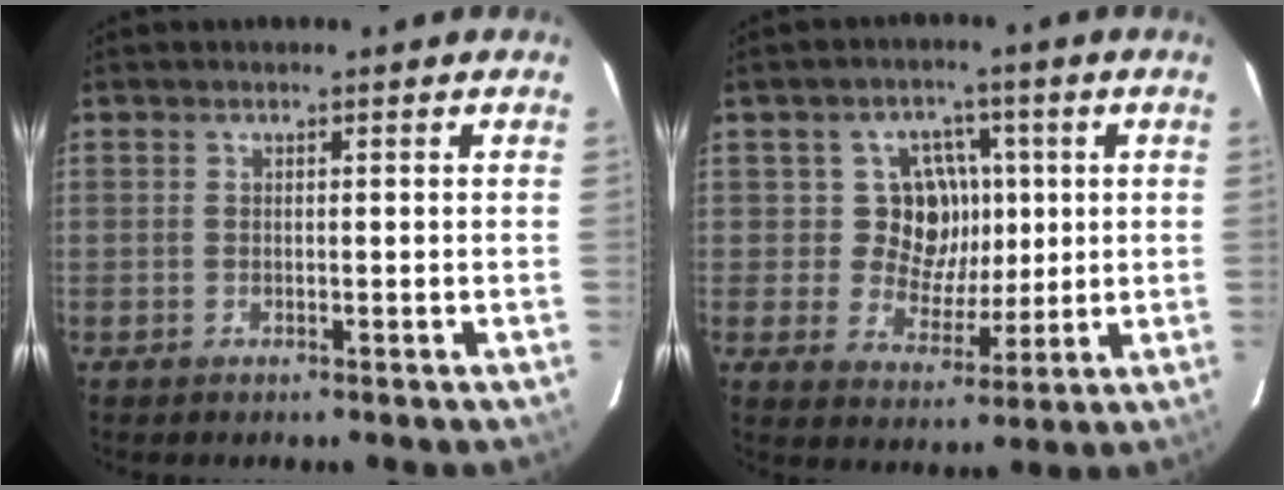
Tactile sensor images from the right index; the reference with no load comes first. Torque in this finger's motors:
{"motor_torque": [0.24, 0.11, 0.15, 0.03]}